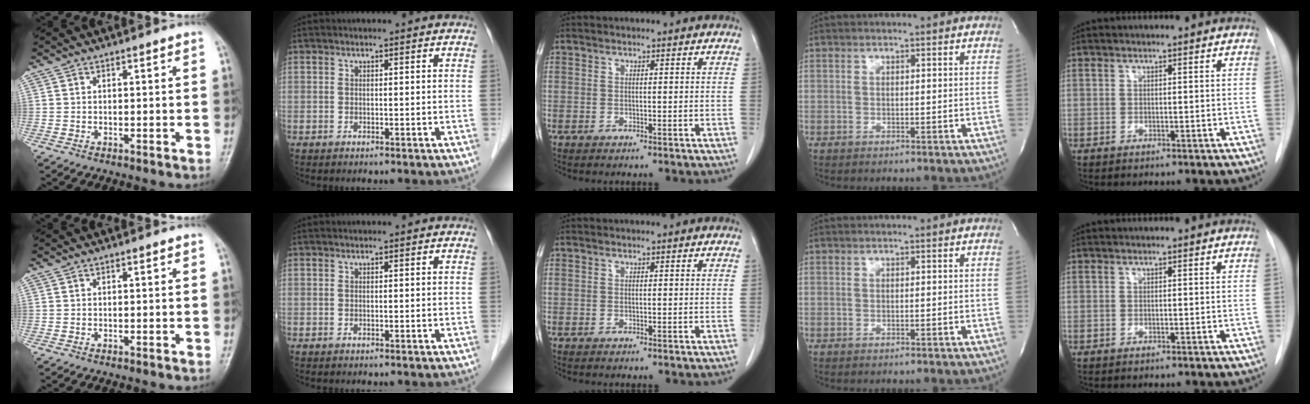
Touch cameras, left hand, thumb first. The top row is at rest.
{}